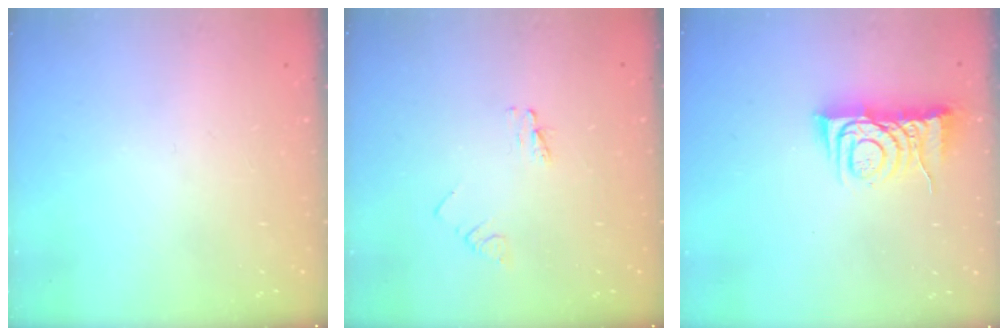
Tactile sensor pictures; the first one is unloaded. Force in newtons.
{"total": 2.8, "press": 2.8, "slide": 0.3}
{"total": 7.2, "press": 7.1, "slide": 1.0}